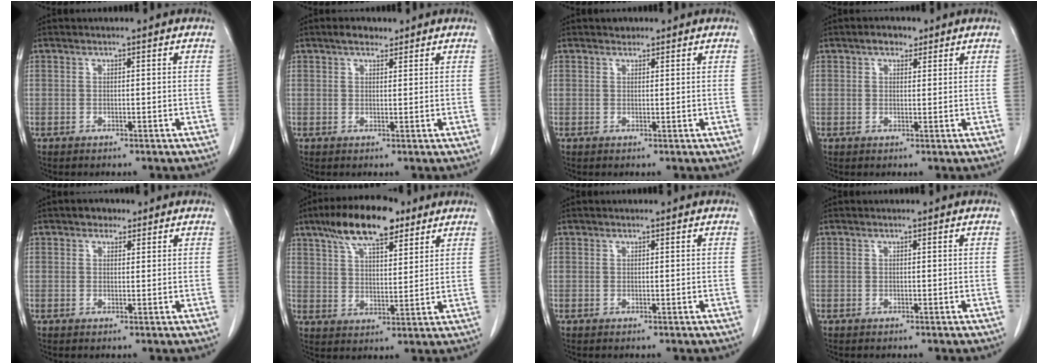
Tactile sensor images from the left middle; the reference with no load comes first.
{"total": 2.5, "force": [1.9, 1.1, 1.1], "torque": [-0.024, 0.007, 0.028]}
{"total": 1.0, "force": [0.8, 0.5, 0.1], "torque": [-0.004, 0.000, 0.010]}
{"total": 2.5, "force": [1.7, 1.4, 1.2], "torque": [-0.022, 0.007, 0.025]}
{"total": 2.1, "force": [1.4, 1.4, 0.8], "torque": [-0.014, 0.005, 0.020]}
{"total": 12.8, "force": [8.6, 4.1, 8.6], "torque": [-0.154, 0.019, 0.149]}
{"total": 0.0}
{"total": 0.0}